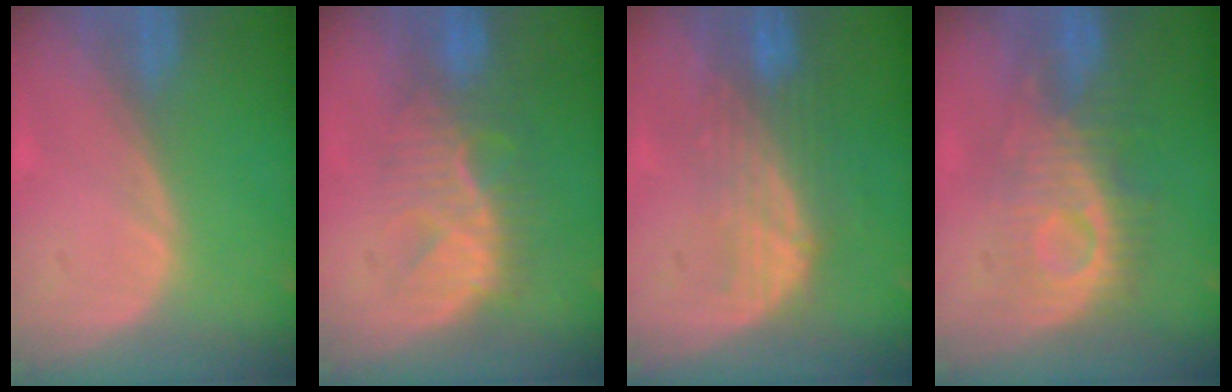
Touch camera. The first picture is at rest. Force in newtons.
{"total": 8.1, "press": 8.0, "slide": 1.2}
{"total": 7.6, "press": 7.1, "slide": 2.8}
{"total": 8.9, "press": 8.9, "slide": 0.6}